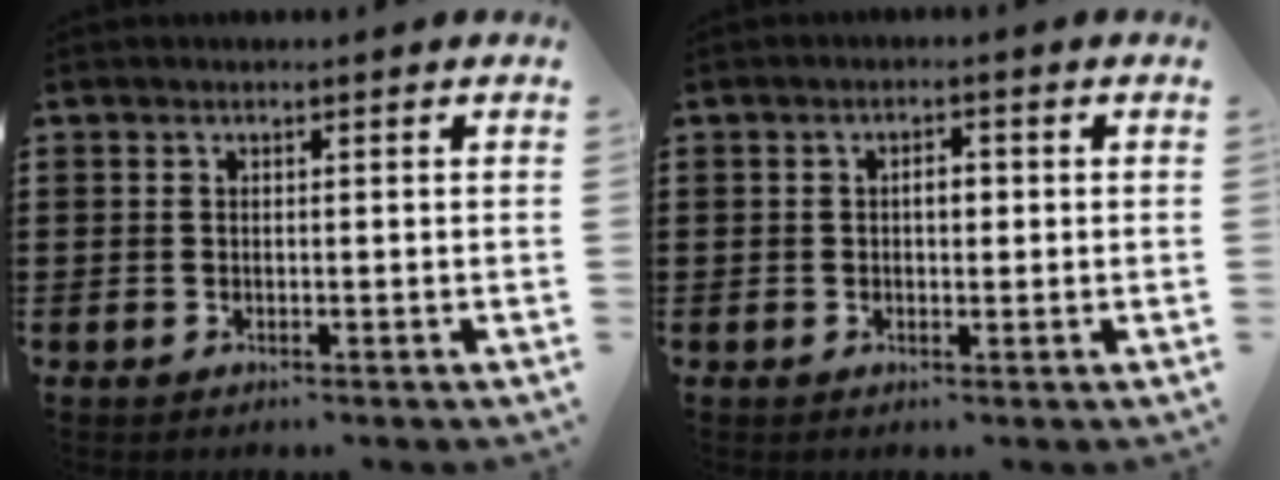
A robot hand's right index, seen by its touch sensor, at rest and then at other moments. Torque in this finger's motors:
{"motor_torque": [0.45, 0.35, 0.05, 0.04]}